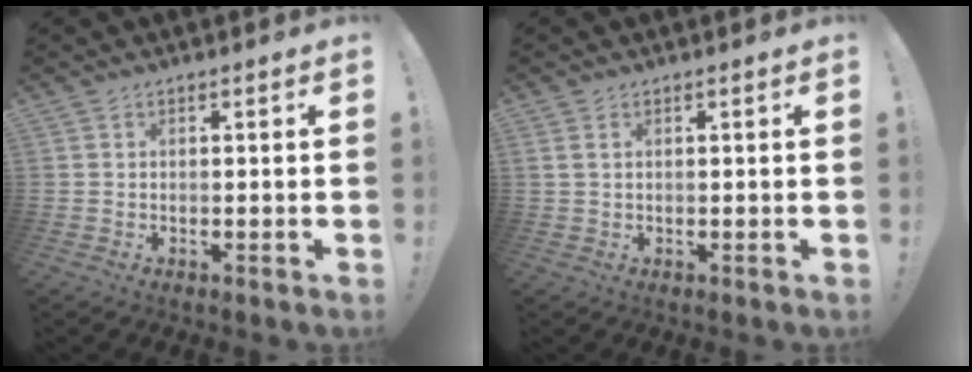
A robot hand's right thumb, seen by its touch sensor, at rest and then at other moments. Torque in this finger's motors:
{"motor_torque": [-0.09, 0.00, -0.21, -0.04, 0.03]}